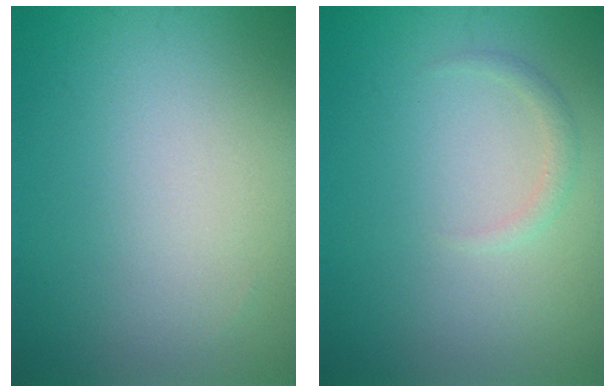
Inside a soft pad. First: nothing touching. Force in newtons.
{"total": 1.0, "press": 1.0, "slide": 0.1}